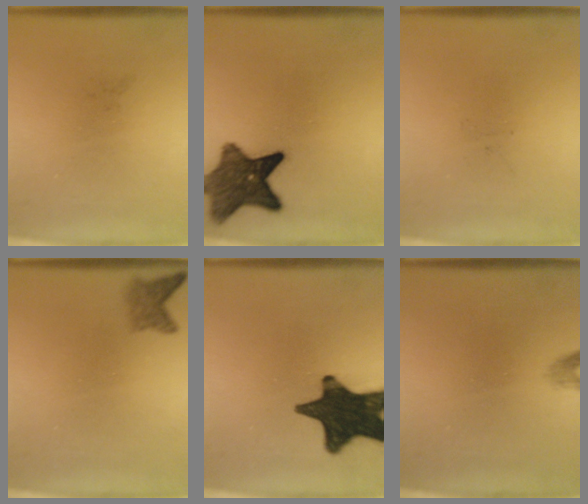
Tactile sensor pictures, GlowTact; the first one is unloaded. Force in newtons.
{"total": 9.7}
{"total": 0.0}
{"total": 2.1}
{"total": 17.4}
{"total": 1.0}